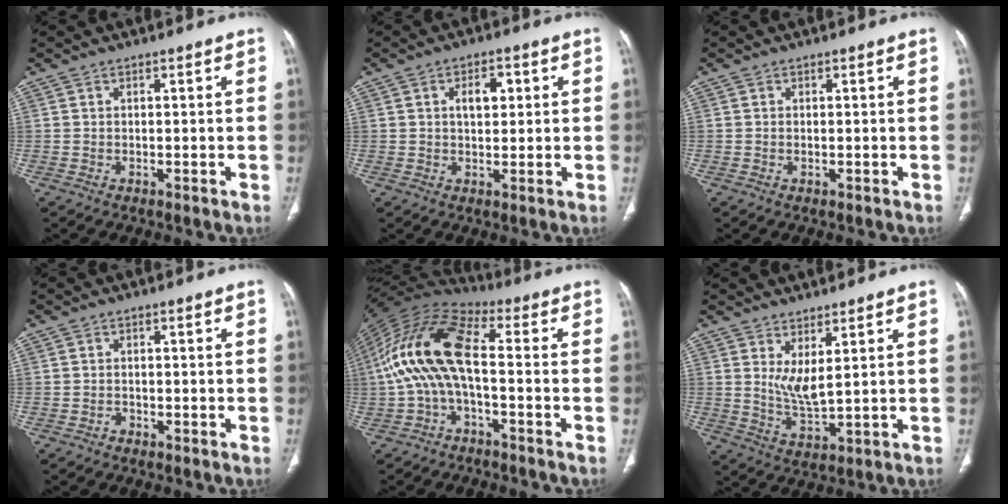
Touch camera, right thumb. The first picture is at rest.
{"total": 4.5, "force": [1.3, 2.6, 3.5], "torque": [-0.045, 0.002, 0.020]}
{"total": 0.0}
{"total": 0.7, "force": [-0.6, 0.5, 0.0], "torque": [0.001, 0.004, -0.012]}
{"total": 14.7, "force": [-1.5, 6.2, 13.2], "torque": [-0.268, 0.047, -0.039]}
{"total": 5.2, "force": [2.3, 1.3, 4.5], "torque": [-0.091, -0.034, 0.055]}